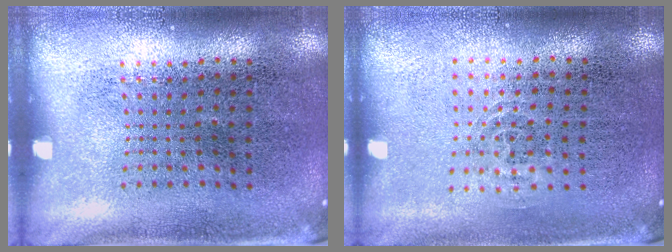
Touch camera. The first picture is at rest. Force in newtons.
{"total": 0.9, "press": 0.5, "slide": 0.8}